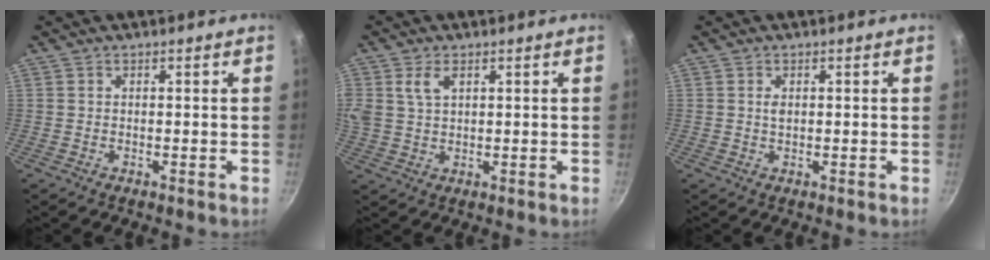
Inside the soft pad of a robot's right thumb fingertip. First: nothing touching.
{"total": 6.1, "force": [2.5, 3.9, 4.0], "torque": [-0.072, 0.004, 0.049]}
{"total": 1.4, "force": [0.3, 0.9, 1.0], "torque": [-0.017, 0.000, 0.005]}